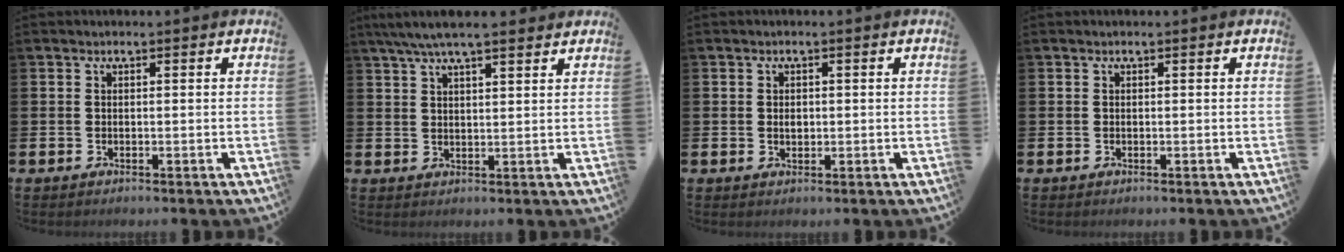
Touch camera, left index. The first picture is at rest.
{"total": 6.0, "force": [5.2, 1.0, 2.9], "torque": [-0.069, -0.008, 0.094]}
{"total": 1.2, "force": [0.2, 0.9, 0.8], "torque": [-0.005, 0.002, -0.002]}
{"total": 0.0}